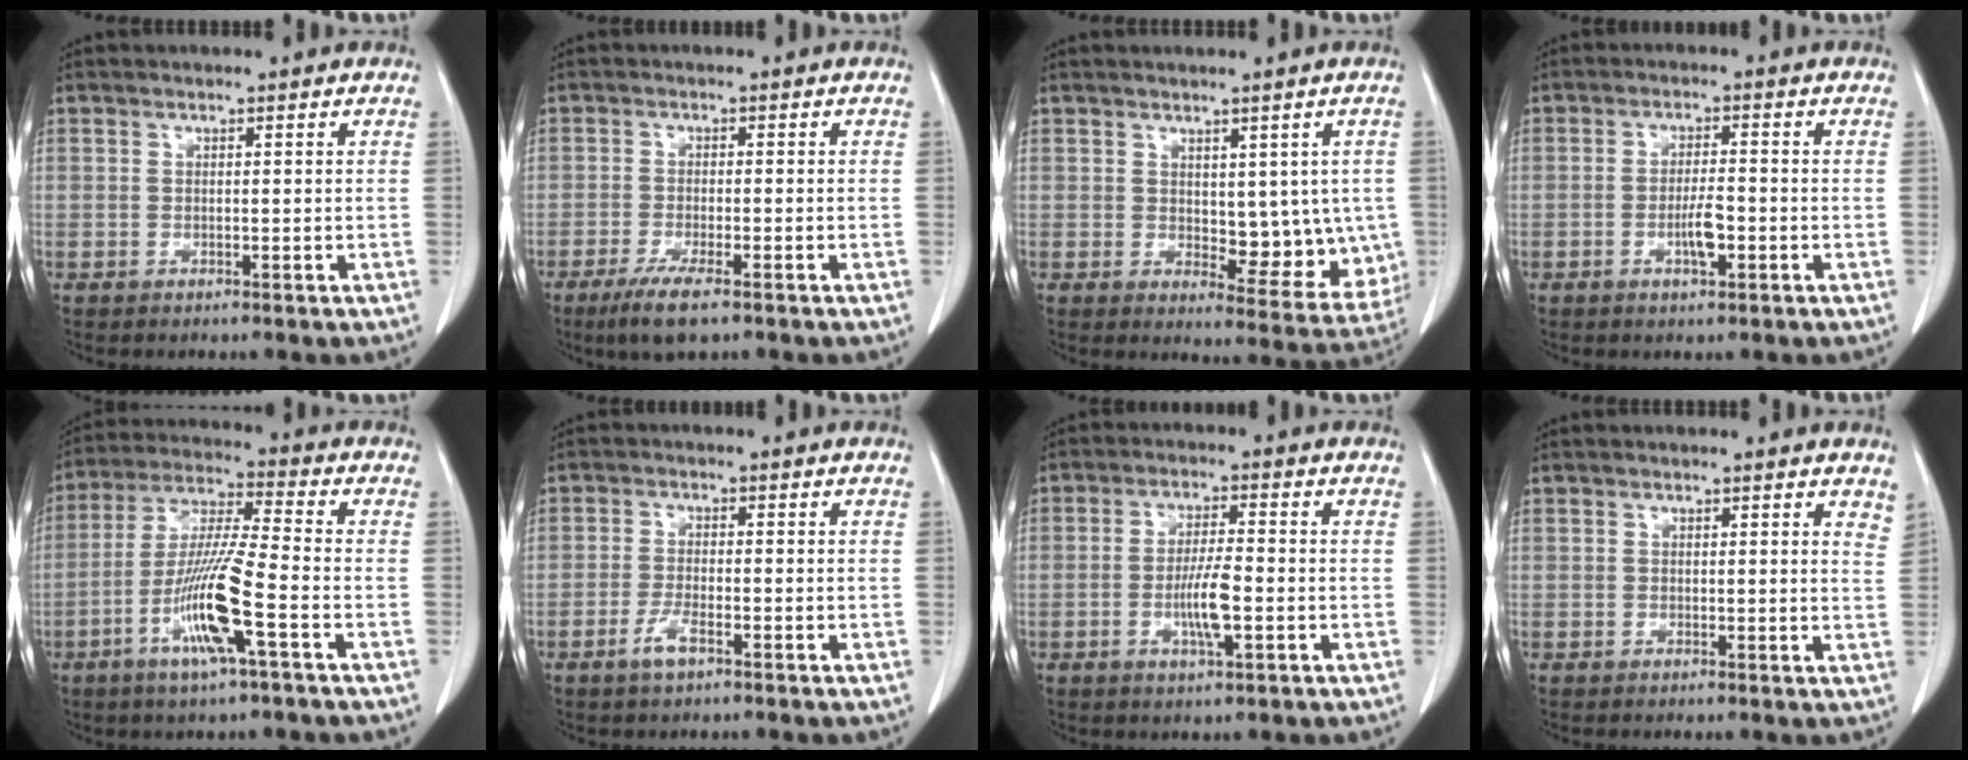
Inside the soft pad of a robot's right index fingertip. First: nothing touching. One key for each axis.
{"total": 5.9, "fx": -3.9, "fy": 0.8, "fz": 4.4, "tx": -0.081, "ty": -0.014, "tz": -0.065}
{"total": 9.0, "fx": 0.4, "fy": 4.6, "fz": 7.7, "tx": -0.074, "ty": -0.009, "tz": 0.017}
{"total": 3.8, "fx": -1.3, "fy": 0.7, "fz": 3.5, "tx": -0.065, "ty": 0.000, "tz": -0.023}
{"total": 12.2, "fx": -4.7, "fy": -0.1, "fz": 11.3, "tx": -0.229, "ty": -0.009, "tz": -0.092}
{"total": 3.1, "fx": -1.9, "fy": 0.6, "fz": 2.4, "tx": -0.050, "ty": -0.001, "tz": -0.038}
{"total": 5.9, "fx": -1.5, "fy": 0.8, "fz": 5.6, "tx": -0.109, "ty": -0.003, "tz": -0.026}
{"total": 3.3, "fx": 3.0, "fy": 0.8, "fz": 1.3, "tx": -0.007, "ty": -0.010, "tz": 0.017}